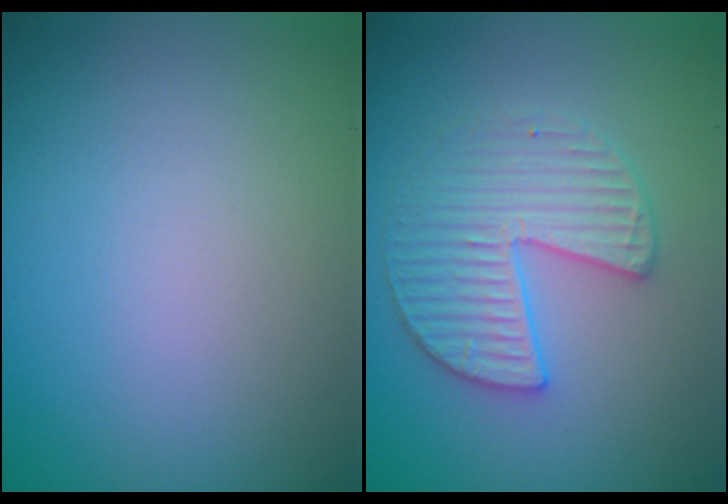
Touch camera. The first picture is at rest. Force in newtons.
{"total": 3.5, "press": 3.4, "slide": 0.4}